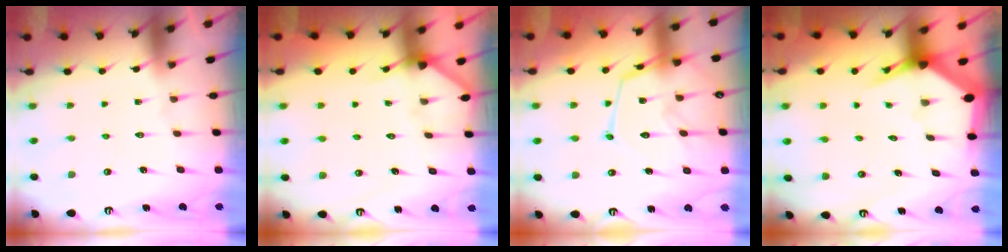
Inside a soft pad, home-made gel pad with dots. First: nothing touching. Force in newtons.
{"total": 4.4, "press": 4.3, "slide": 0.5}
{"total": 14.2, "press": 14.1, "slide": 1.4}
{"total": 3.7, "press": 3.7, "slide": 0.4}